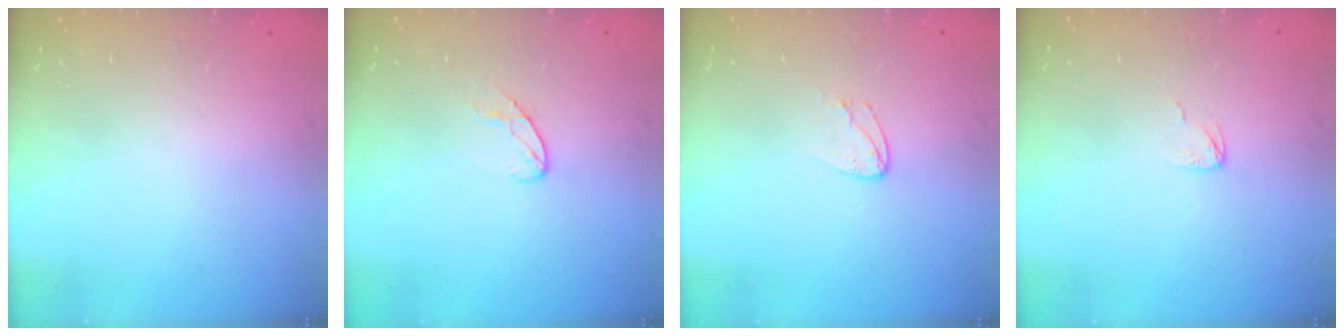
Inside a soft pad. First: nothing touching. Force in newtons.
{"total": 6.0, "press": 6.0, "slide": 0.4}
{"total": 5.0, "press": 4.9, "slide": 0.4}
{"total": 2.9, "press": 2.9, "slide": 0.2}